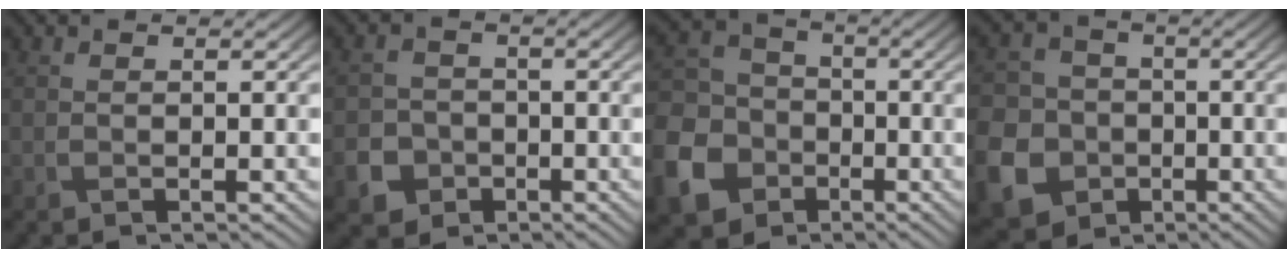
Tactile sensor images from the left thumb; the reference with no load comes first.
{"total": 4.8, "force": [-2.3, 4.1, 1.4], "torque": [-0.024, -0.010, -0.051]}
{"total": 12.2, "force": [-5.2, 9.8, 5.1], "torque": [-0.172, -0.039, -0.114]}
{"total": 12.1, "force": [-4.2, 10.5, 4.1], "torque": [-0.142, -0.050, -0.095]}